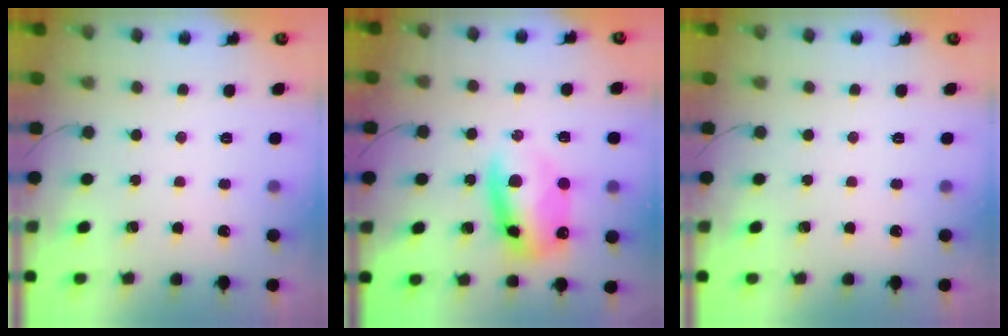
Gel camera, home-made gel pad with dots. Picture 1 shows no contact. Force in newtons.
{"total": 11.1, "press": 10.8, "slide": 2.3}
{"total": 0.0}